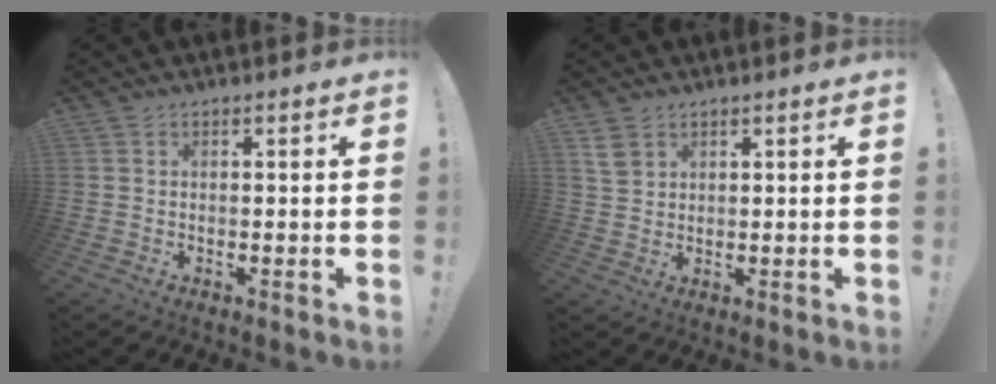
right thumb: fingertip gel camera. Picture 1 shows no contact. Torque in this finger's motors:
{"motor_torque": [0.33, 0.88, 0.12, -0.25, 0.00]}